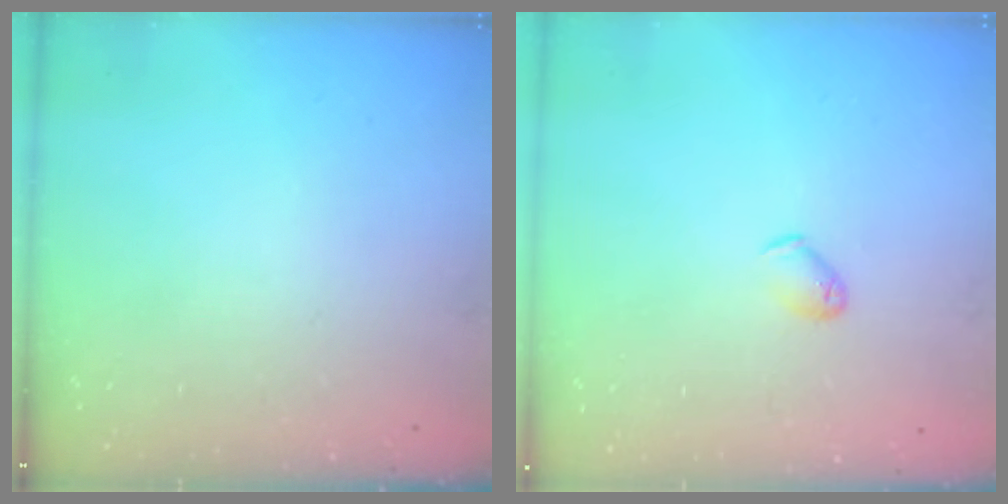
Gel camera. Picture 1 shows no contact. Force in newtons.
{"total": 3.6, "press": 3.5, "slide": 0.8}